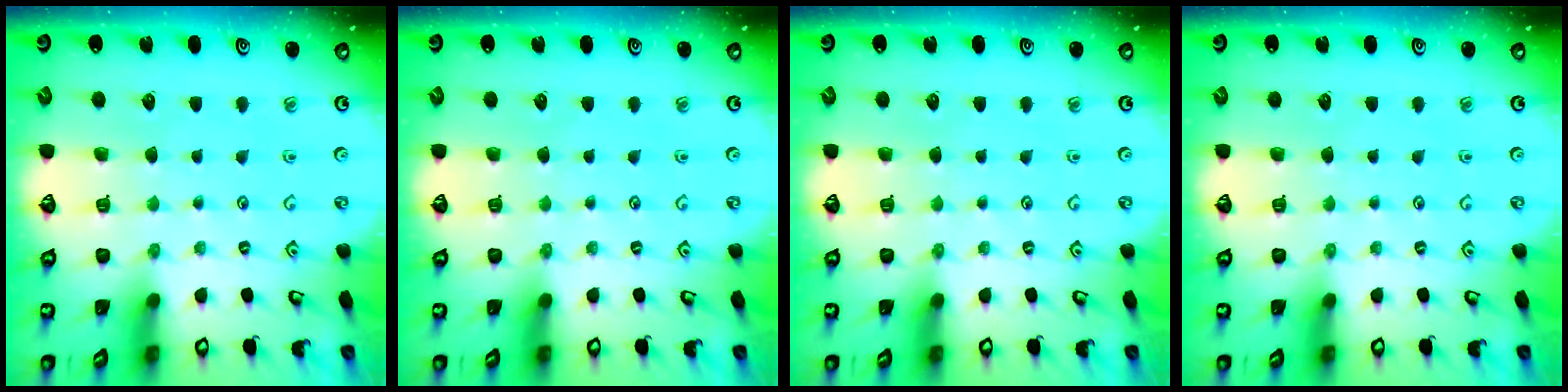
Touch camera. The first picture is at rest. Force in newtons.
{"total": 0.0}
{"total": 0.0}
{"total": 0.0}